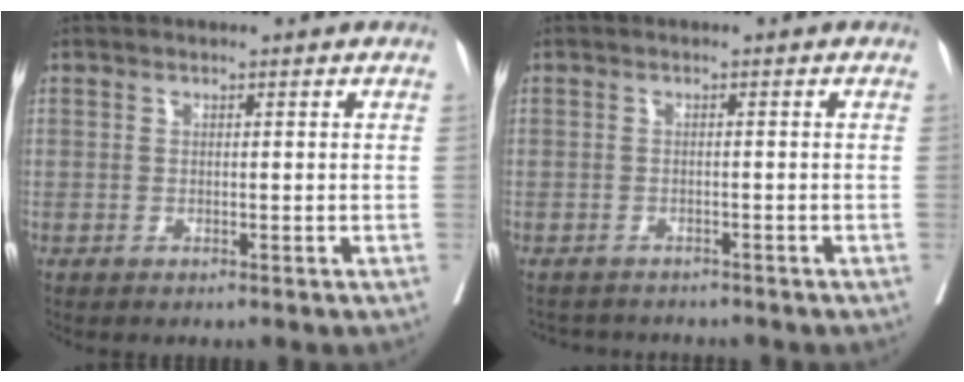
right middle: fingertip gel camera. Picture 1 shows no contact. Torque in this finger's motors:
{"motor_torque": [-0.60, -0.05, -0.01, -0.04]}